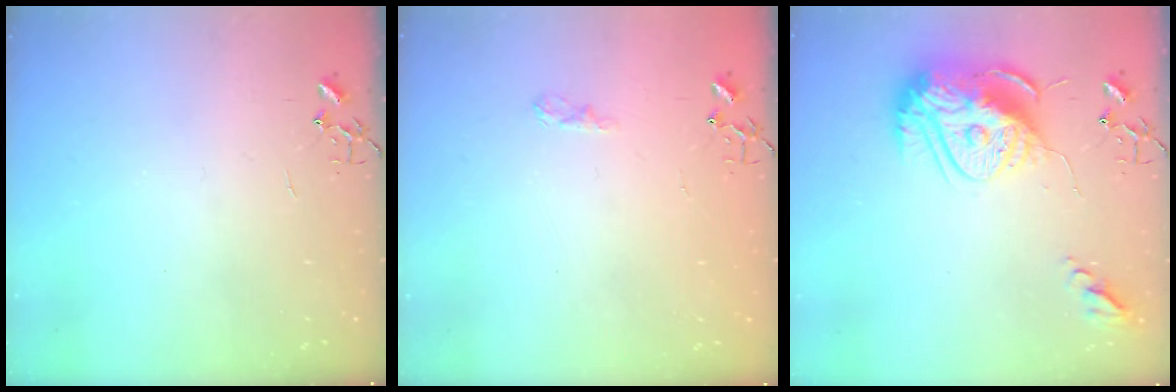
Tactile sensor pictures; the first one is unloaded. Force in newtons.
{"total": 5.3, "press": 5.2, "slide": 0.6}
{"total": 18.4, "press": 18.3, "slide": 1.7}